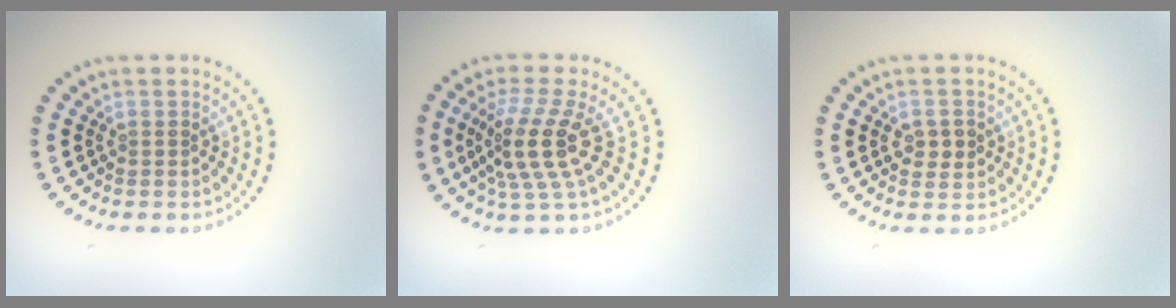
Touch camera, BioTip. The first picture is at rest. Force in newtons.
{"total": 4.6, "press": 3.5, "slide": 3.0}
{"total": 1.9, "press": 1.9, "slide": 0.2}